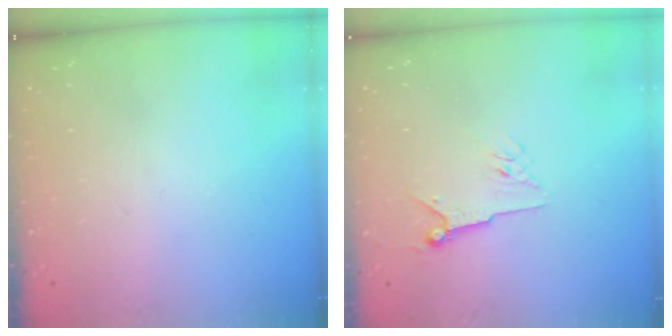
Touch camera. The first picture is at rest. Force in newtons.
{"total": 5.6, "press": 5.6, "slide": 0.8}